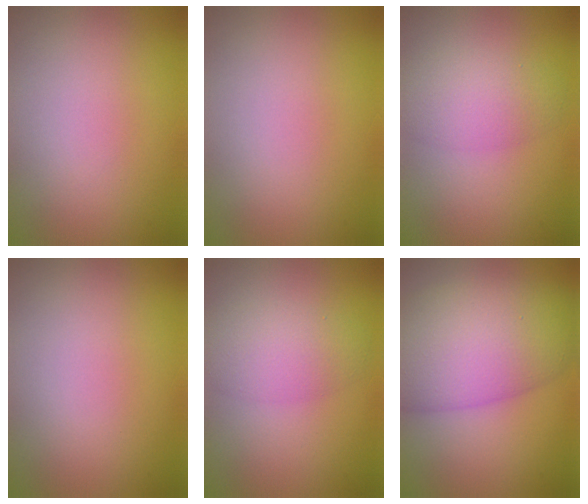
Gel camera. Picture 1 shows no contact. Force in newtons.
{"total": 0.0}
{"total": 3.8, "press": 3.8, "slide": 0.2}
{"total": 0.0}
{"total": 3.8, "press": 3.8, "slide": 0.2}
{"total": 10.1, "press": 10.1, "slide": 0.3}